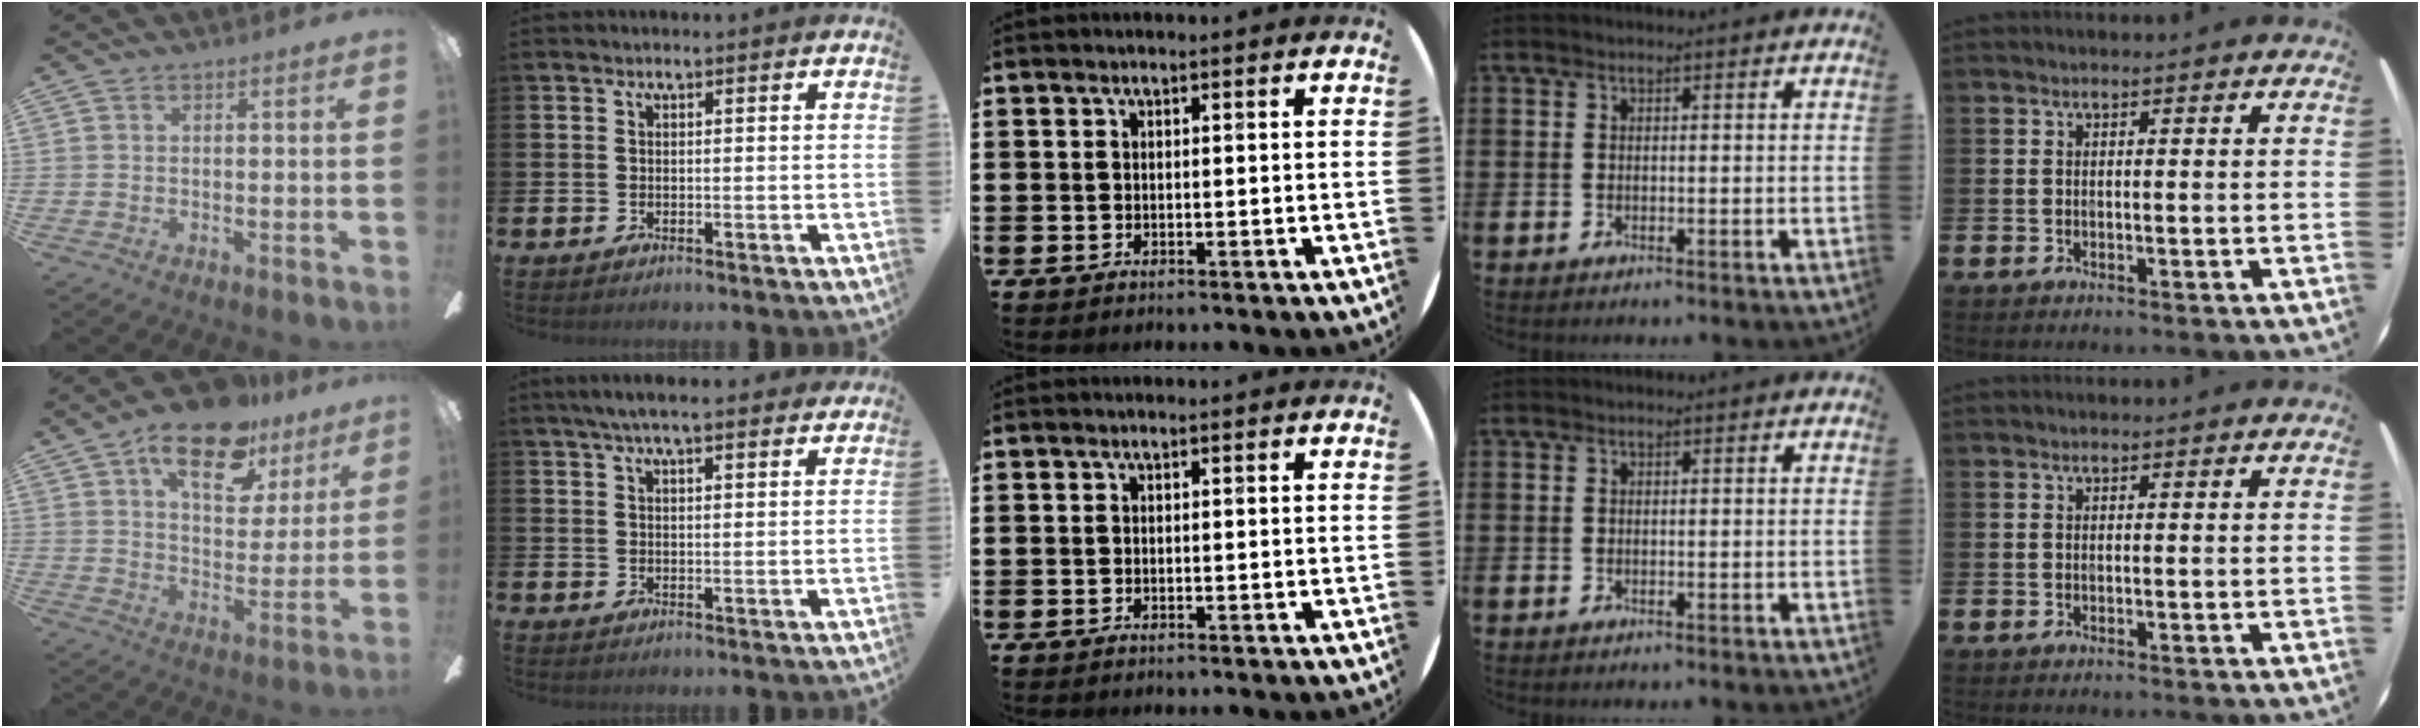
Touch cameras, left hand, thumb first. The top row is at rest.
{"thumb": {"total": 18.4, "force": [11.7, 8.6, 11.3], "torque": [-0.174, -0.049, 0.199]}, "index": {"total": 4.9, "force": [4.3, 0.8, 2.2], "torque": [-0.047, -0.009, 0.076]}}